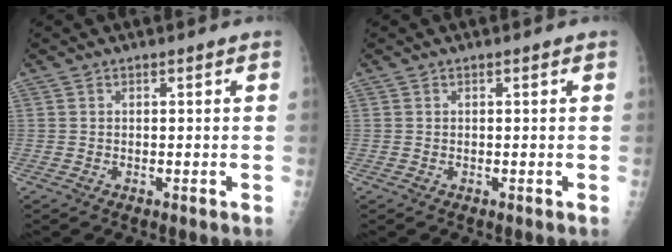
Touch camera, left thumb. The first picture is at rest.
{"total": 0.0}